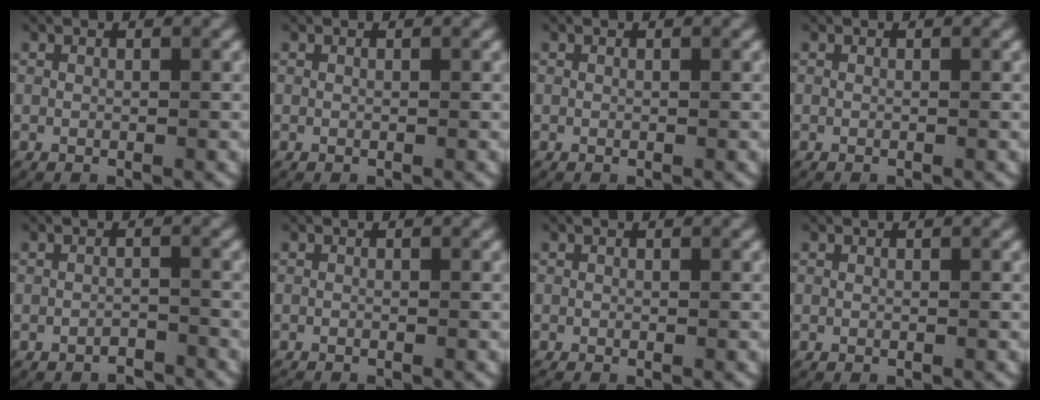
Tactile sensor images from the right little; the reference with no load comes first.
{"total": 0.0}
{"total": 0.0}
{"total": 0.0}
{"total": 1.8, "force": [-1.8, 0.3, 0.1], "torque": [0.005, -0.004, -0.031]}
{"total": 0.7, "force": [-0.7, 0.1, 0.0], "torque": [-0.008, -0.009, -0.009]}
{"total": 0.6, "force": [-0.5, 0.2, 0.2], "torque": [-0.008, -0.006, -0.005]}
{"total": 0.0}